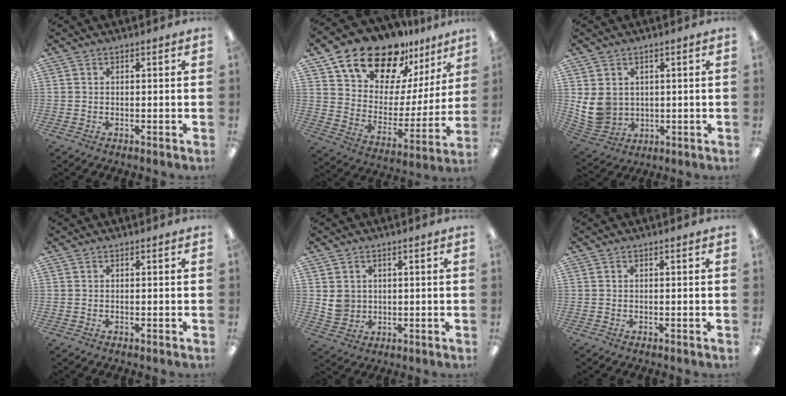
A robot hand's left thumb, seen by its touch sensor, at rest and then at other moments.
{"total": 18.2, "force": [15.1, 8.3, 5.7], "torque": [-0.122, -0.115, 0.272]}
{"total": 8.1, "force": [1.4, 7.1, 3.7], "torque": [-0.096, 0.001, 0.033]}
{"total": 0.0}
{"total": 4.5, "force": [1.2, 4.1, 1.4], "torque": [-0.017, 0.003, 0.024]}
{"total": 0.0}